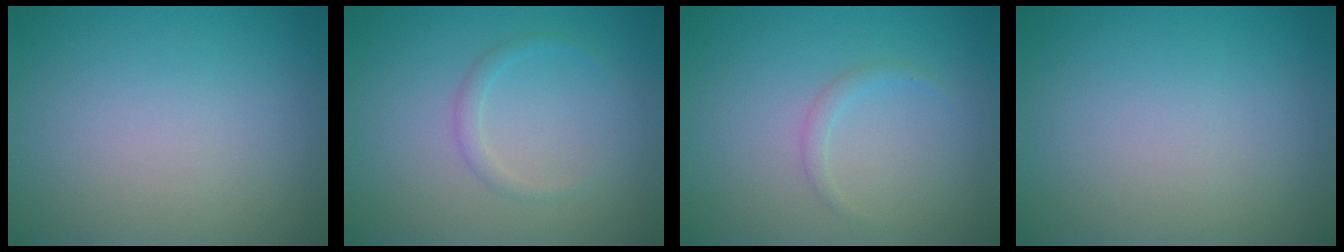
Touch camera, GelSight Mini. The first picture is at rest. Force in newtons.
{"total": 1.1, "press": 1.1, "slide": 0.1}
{"total": 0.9, "press": 0.9, "slide": 0.1}
{"total": 0.0}